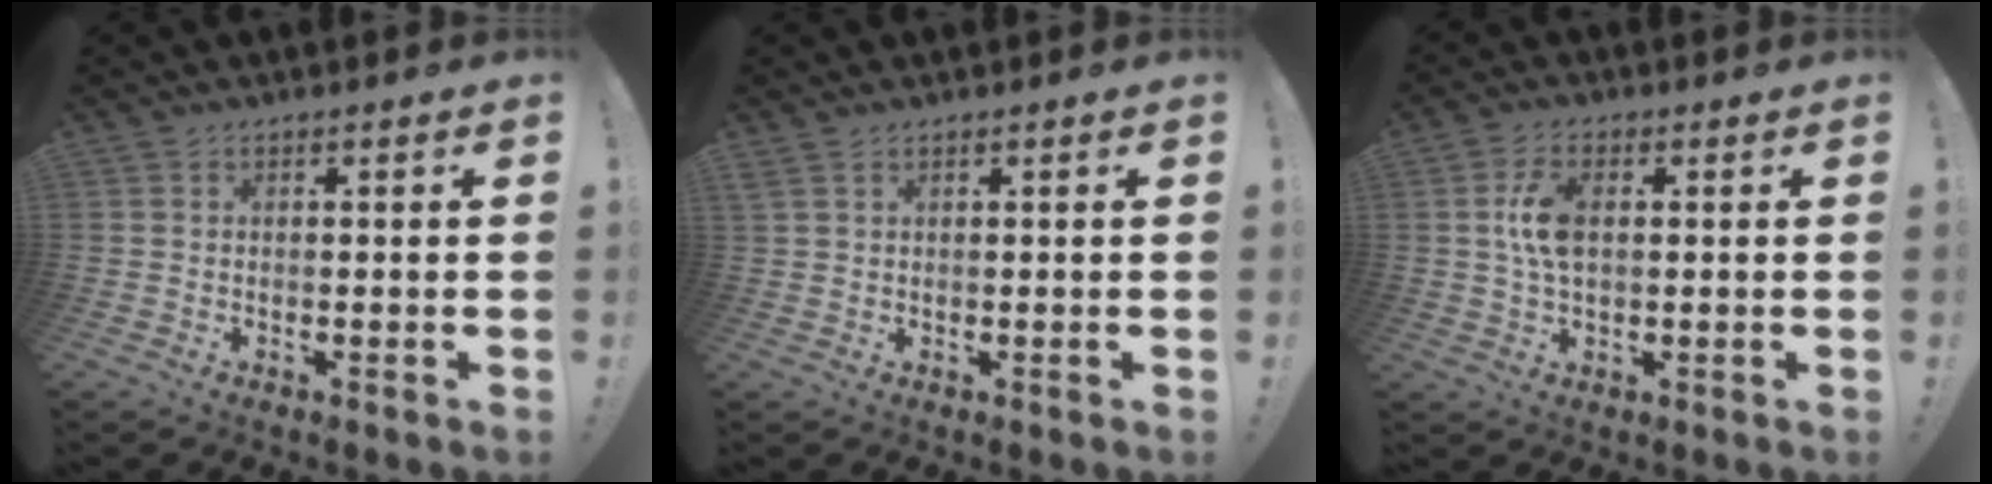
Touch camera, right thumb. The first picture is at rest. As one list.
[{"total": 1.2, "force": [0.7, 0.3, 0.9], "torque": [-0.020, 0.001, 0.014]}, {"total": 7.9, "force": [1.0, 4.4, 6.5], "torque": [-0.116, 0.002, 0.016]}]